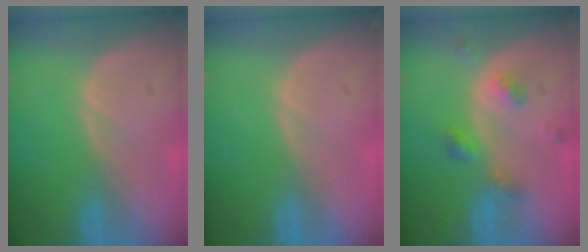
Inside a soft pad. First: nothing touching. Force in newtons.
{"total": 0.0}
{"total": 5.0, "press": 4.4, "slide": 2.3}